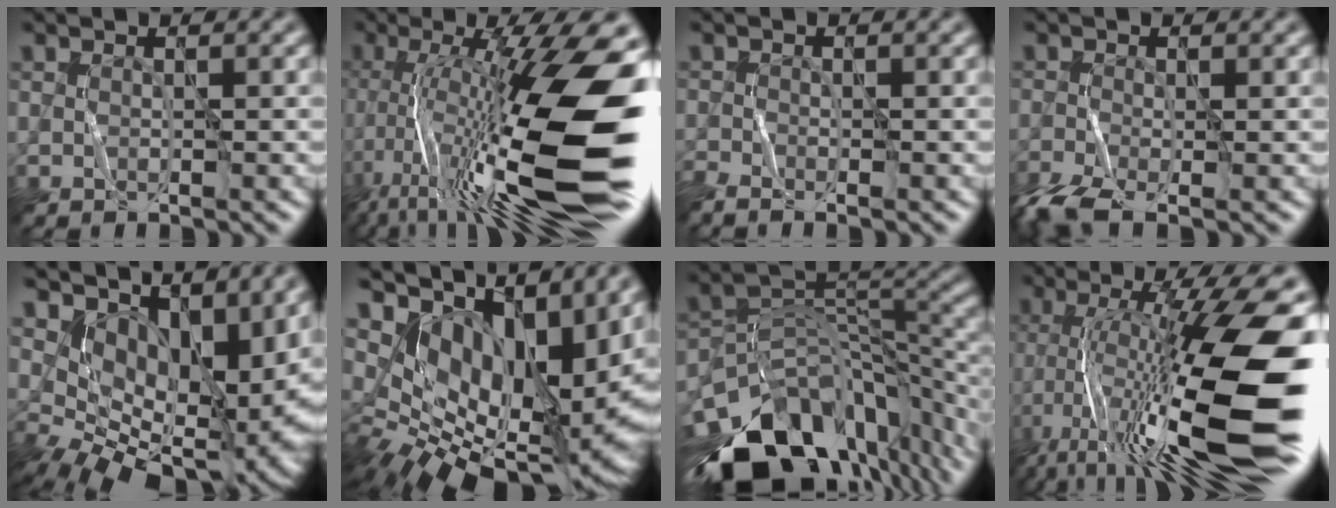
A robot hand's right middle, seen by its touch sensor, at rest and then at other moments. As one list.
[{"total": 18.1, "force": [-4.0, 4.2, 17.1], "torque": [-0.300, 0.012, -0.069]}, {"total": 1.2, "force": [-1.0, 0.0, 0.6], "torque": [-0.018, -0.005, -0.019]}, {"total": 4.3, "force": [-2.9, 1.2, 3.0], "torque": [-0.072, -0.014, -0.056]}, {"total": 10.4, "force": [2.5, 6.3, 7.8], "torque": [-0.131, -0.019, 0.067]}, {"total": 15.1, "force": [5.7, 8.1, 11.5], "torque": [-0.189, 0.011, 0.111]}, {"total": 15.3, "force": [-9.7, 8.2, 8.6], "torque": [-0.180, 0.001, -0.148]}, {"total": 16.9, "force": [-5.0, 3.6, 15.7], "torque": [-0.268, 0.009, -0.084]}]